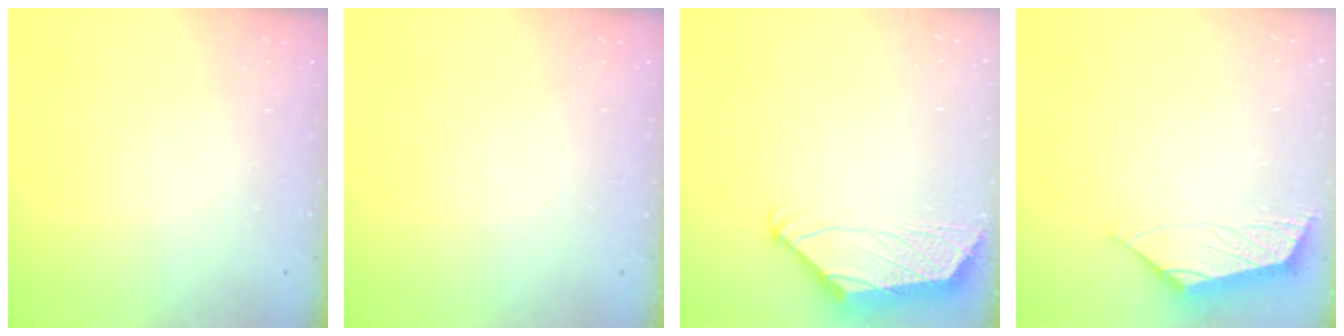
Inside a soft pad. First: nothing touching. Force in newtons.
{"total": 0.0}
{"total": 1.7, "press": 1.5, "slide": 0.7}
{"total": 2.9, "press": 2.8, "slide": 0.6}